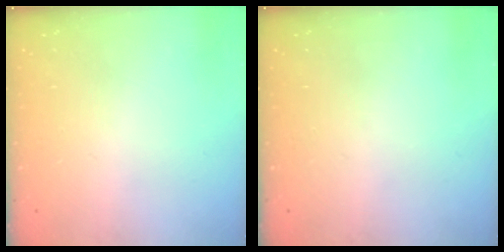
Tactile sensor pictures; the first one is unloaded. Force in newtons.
{"total": 0.0}